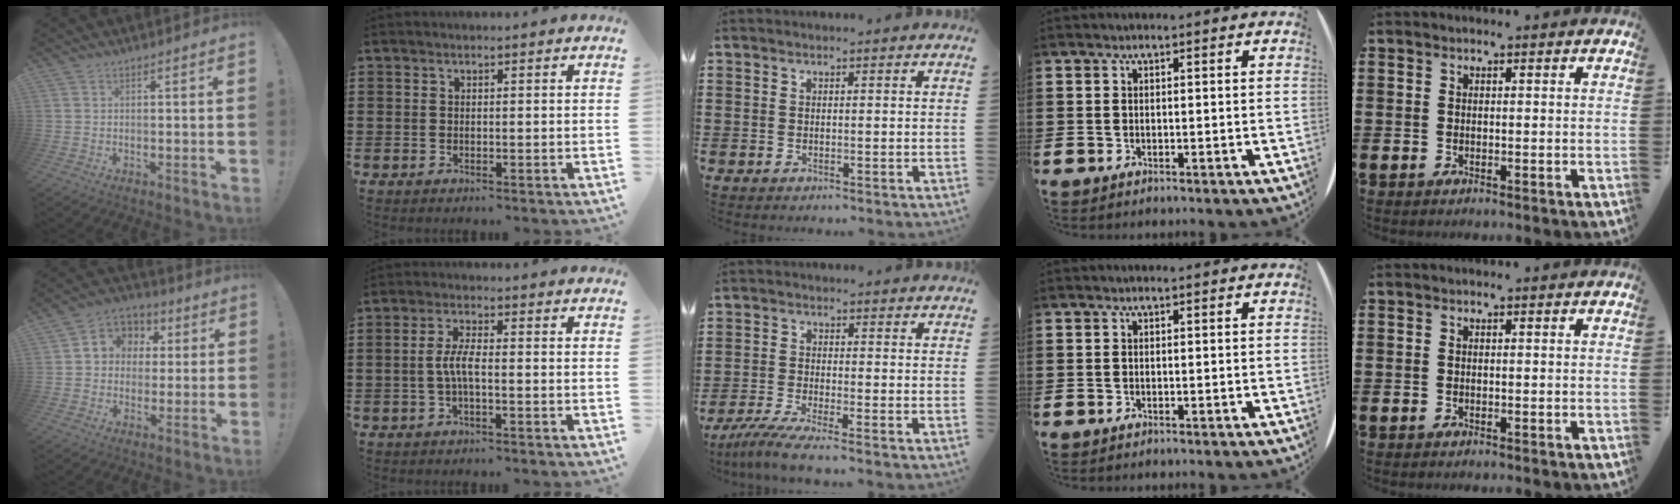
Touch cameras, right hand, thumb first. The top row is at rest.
{"thumb": {"total": 7.7, "force": [0.3, 7.3, 2.5], "torque": [-0.033, 0.003, 0.013]}, "index": {"total": 4.0, "force": [-0.8, 0.9, 3.8], "torque": [-0.091, -0.005, -0.023]}, "middle": {"total": 4.0, "force": [-3.3, -0.5, 2.3], "torque": [-0.061, -0.020, -0.066]}}